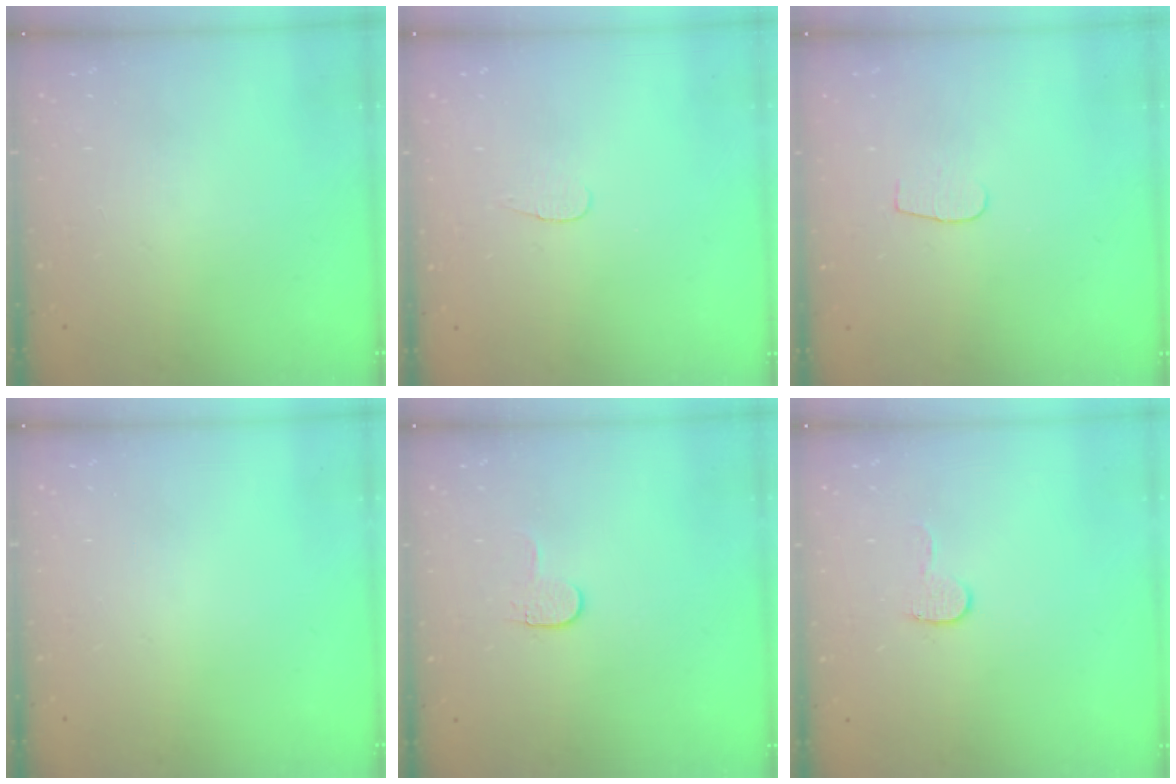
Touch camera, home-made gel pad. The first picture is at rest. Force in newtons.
{"total": 3.4, "press": 3.4, "slide": 0.4}
{"total": 3.2, "press": 3.2, "slide": 0.3}
{"total": 0.0}
{"total": 3.9, "press": 3.8, "slide": 0.5}
{"total": 5.6, "press": 5.6, "slide": 0.5}